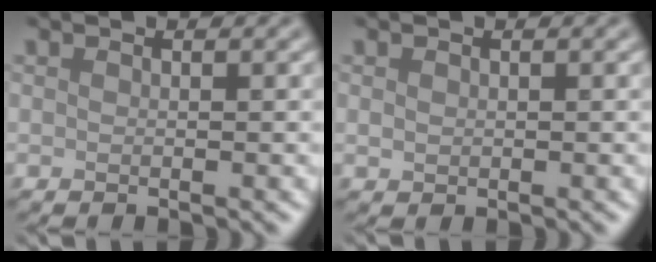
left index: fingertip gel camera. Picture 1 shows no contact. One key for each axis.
{"total": 0.7, "fx": 0.2, "fy": 0.6, "fz": 0.3, "tx": -0.006, "ty": -0.002, "tz": 0.004}